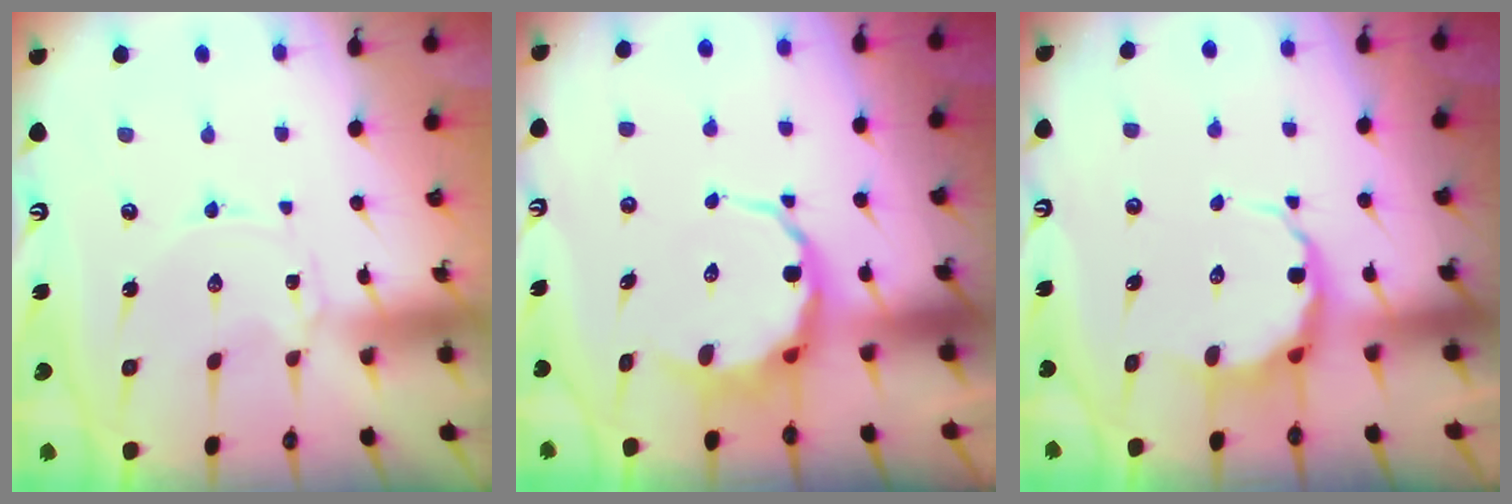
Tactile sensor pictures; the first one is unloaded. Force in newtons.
{"total": 7.7, "press": 7.4, "slide": 2.1}
{"total": 6.9, "press": 6.7, "slide": 1.7}